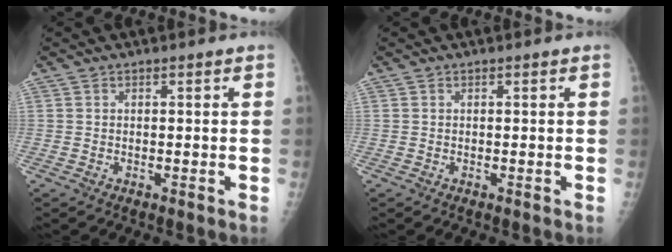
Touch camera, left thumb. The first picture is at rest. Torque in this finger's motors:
{"motor_torque": [0.00, 0.00, -0.09, -0.09, 0.00]}